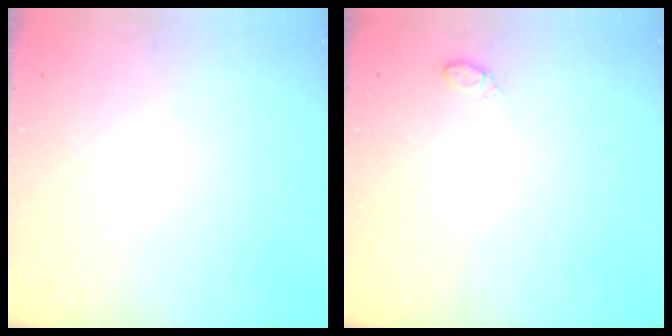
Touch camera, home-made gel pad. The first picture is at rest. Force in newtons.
{"total": 4.3, "press": 4.0, "slide": 1.5}